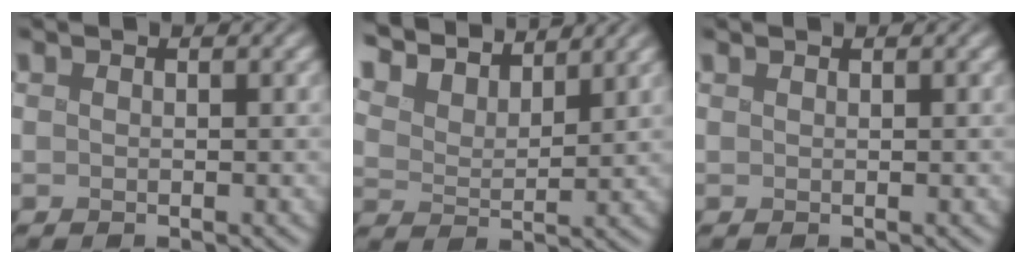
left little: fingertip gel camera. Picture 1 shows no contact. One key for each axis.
{"total": 8.3, "fx": 7.3, "fy": 2.3, "fz": 3.2, "tx": -0.096, "ty": 0.010, "tz": 0.116}
{"total": 0.0}